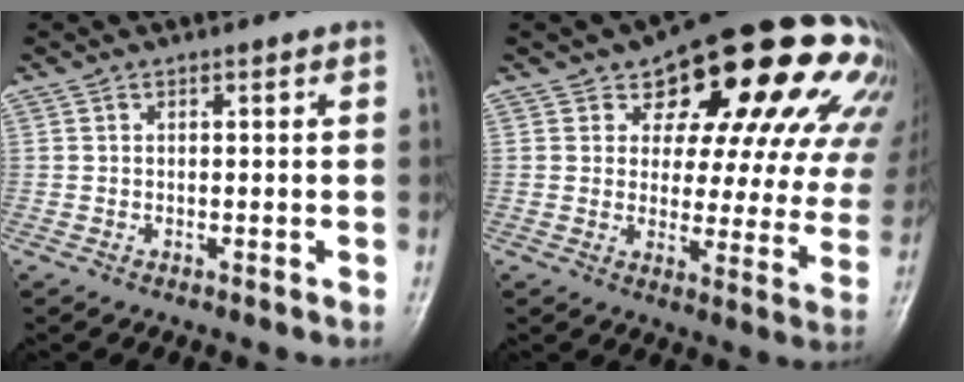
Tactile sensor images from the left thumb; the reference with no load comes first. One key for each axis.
{"total": 24.4, "fx": 12.2, "fy": 12.2, "fz": 17.3, "tx": -0.190, "ty": -0.008, "tz": 0.152}